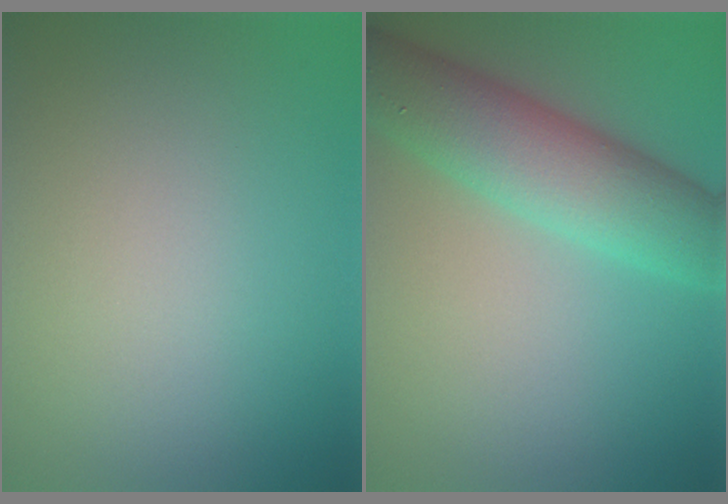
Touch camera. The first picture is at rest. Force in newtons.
{"total": 7.4, "press": 7.4, "slide": 0.1}